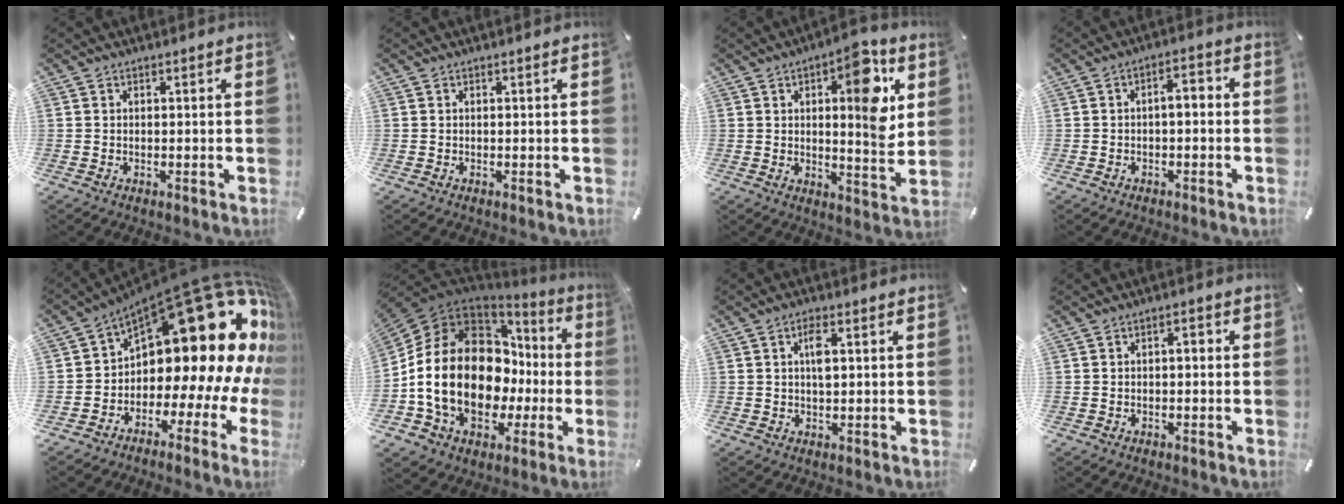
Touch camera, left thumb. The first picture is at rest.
{"total": 0.0}
{"total": 13.7, "force": [4.8, 4.7, 11.9], "torque": [-0.151, -0.028, 0.070]}
{"total": 3.8, "force": [-1.3, 1.7, 3.2], "torque": [-0.058, 0.017, -0.027]}
{"total": 26.1, "force": [9.0, 13.4, 20.4], "torque": [-0.295, -0.096, 0.177]}
{"total": 23.4, "force": [-1.0, 16.1, 17.0], "torque": [-0.362, -0.017, -0.003]}
{"total": 3.8, "force": [0.9, 1.3, 3.4], "torque": [-0.064, 0.005, 0.010]}
{"total": 2.3, "force": [-0.6, 1.0, 2.0], "torque": [-0.036, 0.009, -0.014]}